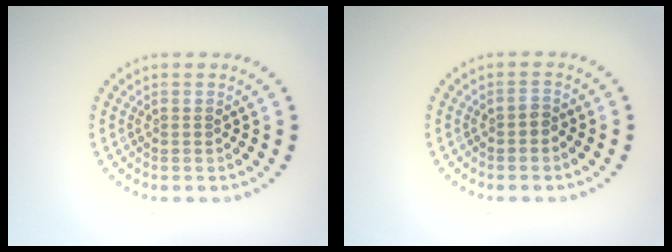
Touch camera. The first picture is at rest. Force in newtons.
{"total": 0.8, "press": 0.7, "slide": 0.4}